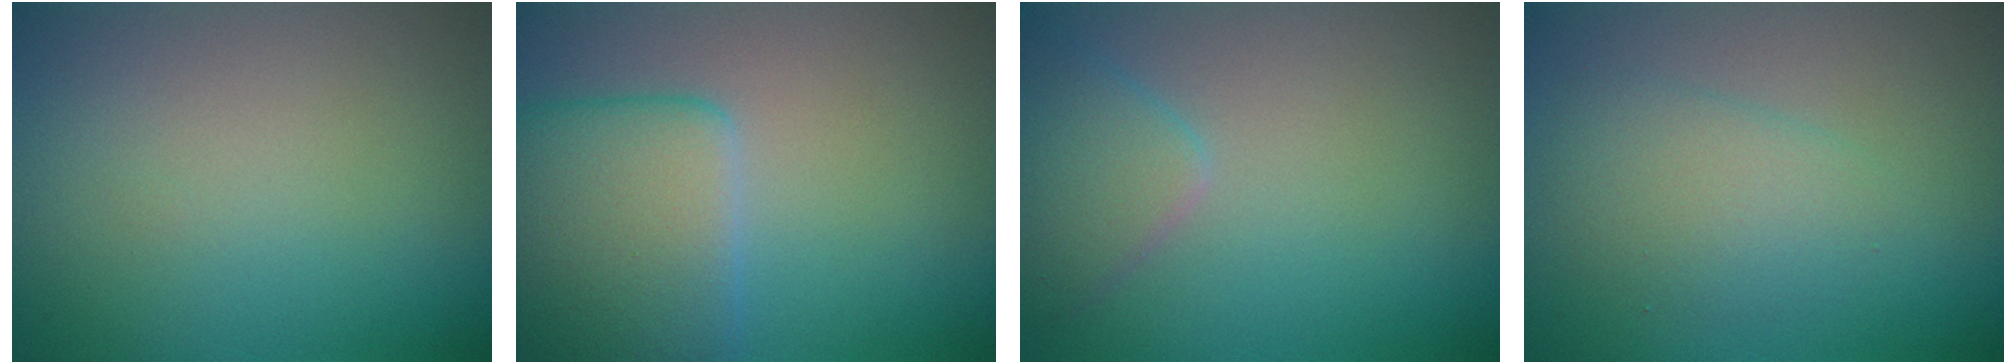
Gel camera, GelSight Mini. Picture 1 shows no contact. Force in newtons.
{"total": 6.2, "press": 6.2, "slide": 0.2}
{"total": 2.7, "press": 2.7, "slide": 0.2}
{"total": 2.6, "press": 2.6, "slide": 0.0}